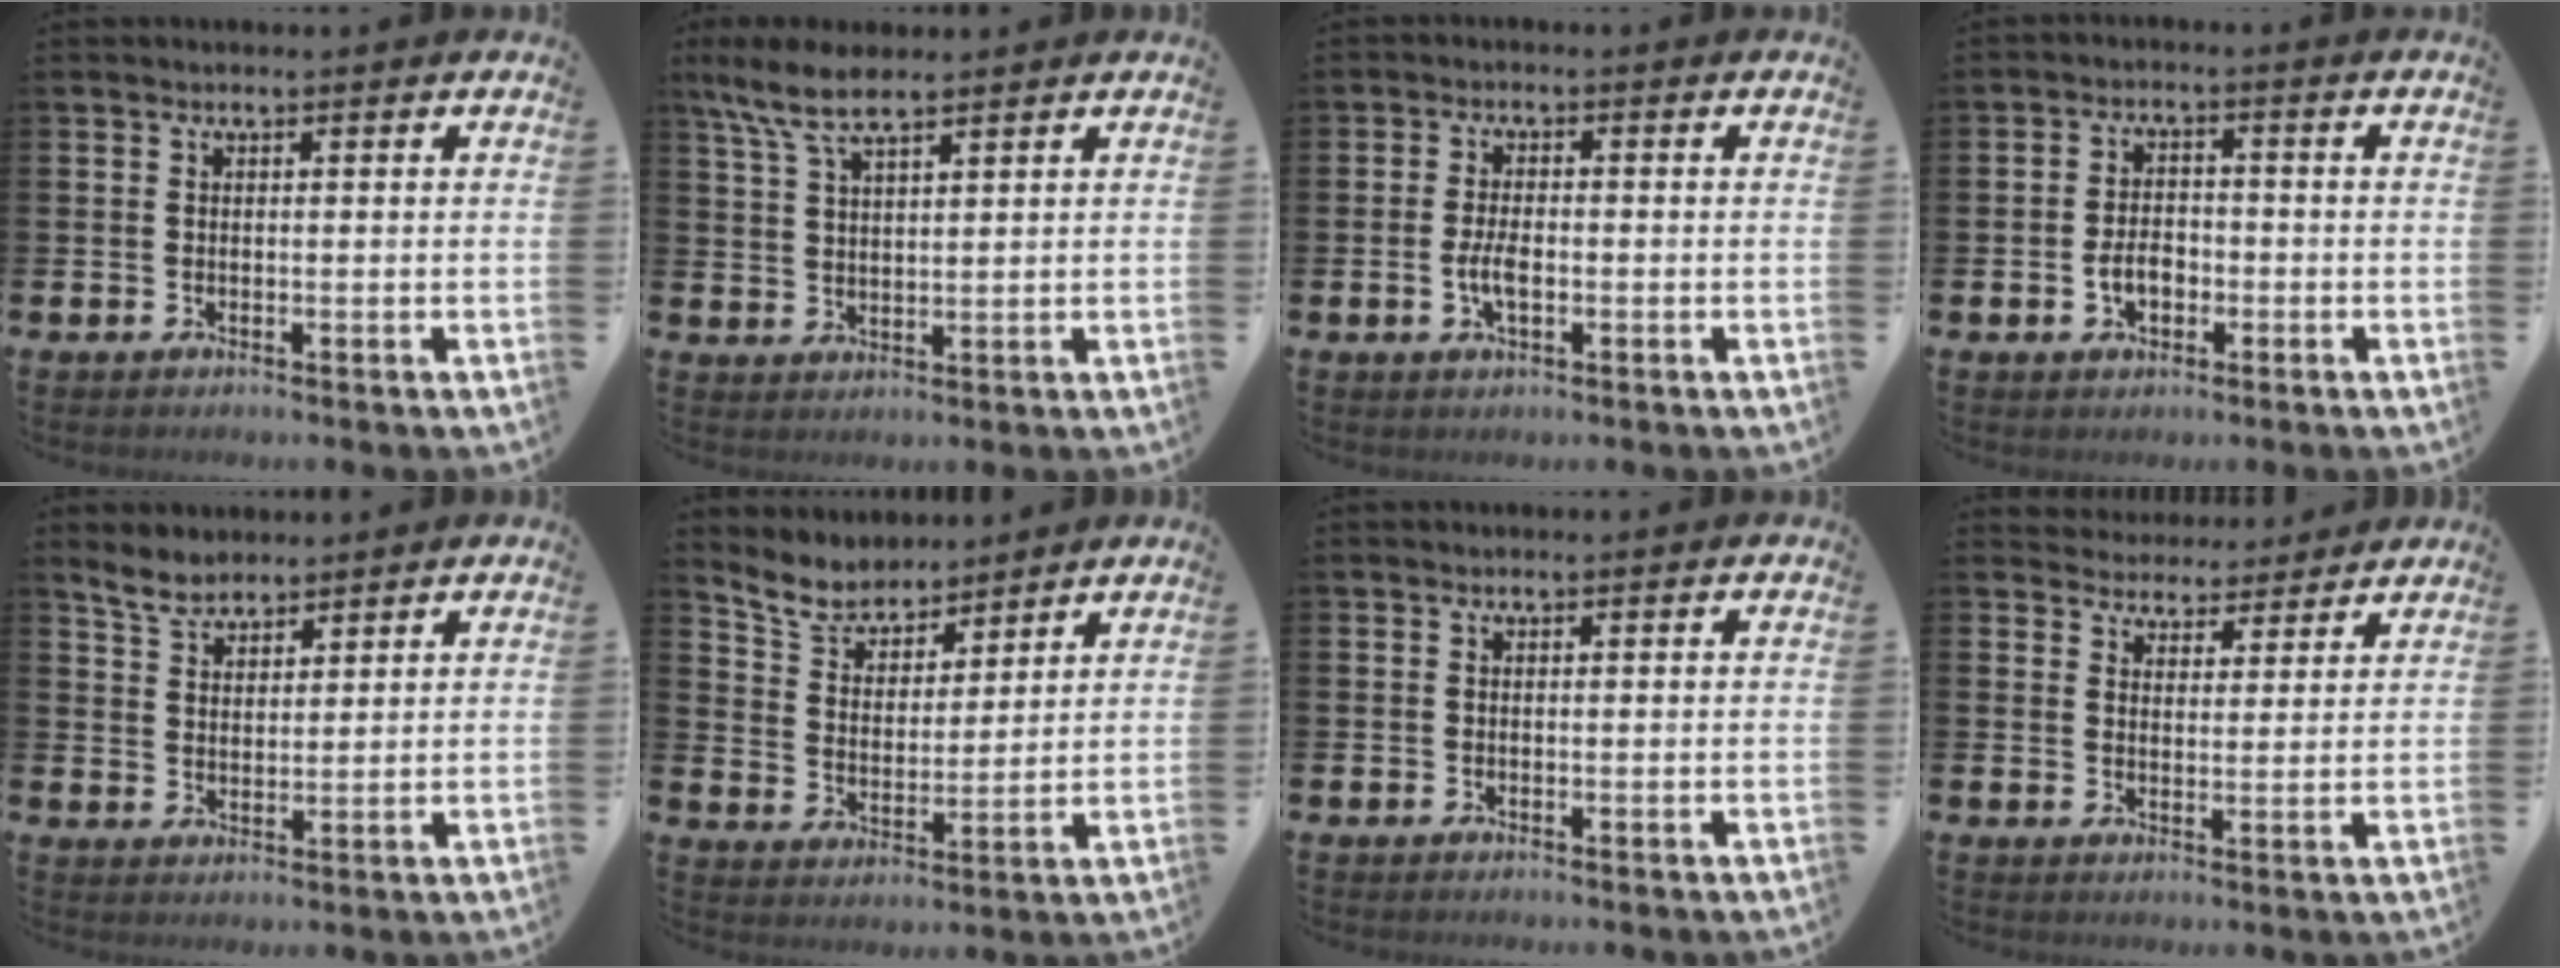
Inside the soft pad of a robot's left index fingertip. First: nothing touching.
{"total": 6.9, "force": [5.5, 1.7, 3.8], "torque": [-0.086, -0.011, 0.101]}
{"total": 3.4, "force": [-0.8, 1.4, 3.0], "torque": [-0.051, 0.001, -0.015]}
{"total": 3.7, "force": [-1.4, 2.3, 2.5], "torque": [-0.036, 0.001, -0.029]}
{"total": 4.1, "force": [3.9, 1.3, 0.6], "torque": [-0.022, -0.009, 0.073]}
{"total": 6.2, "force": [5.9, 1.7, 0.7], "torque": [-0.049, -0.036, 0.108]}
{"total": 0.0}
{"total": 3.8, "force": [3.6, 1.1, -0.5], "torque": [-0.004, -0.028, 0.064]}